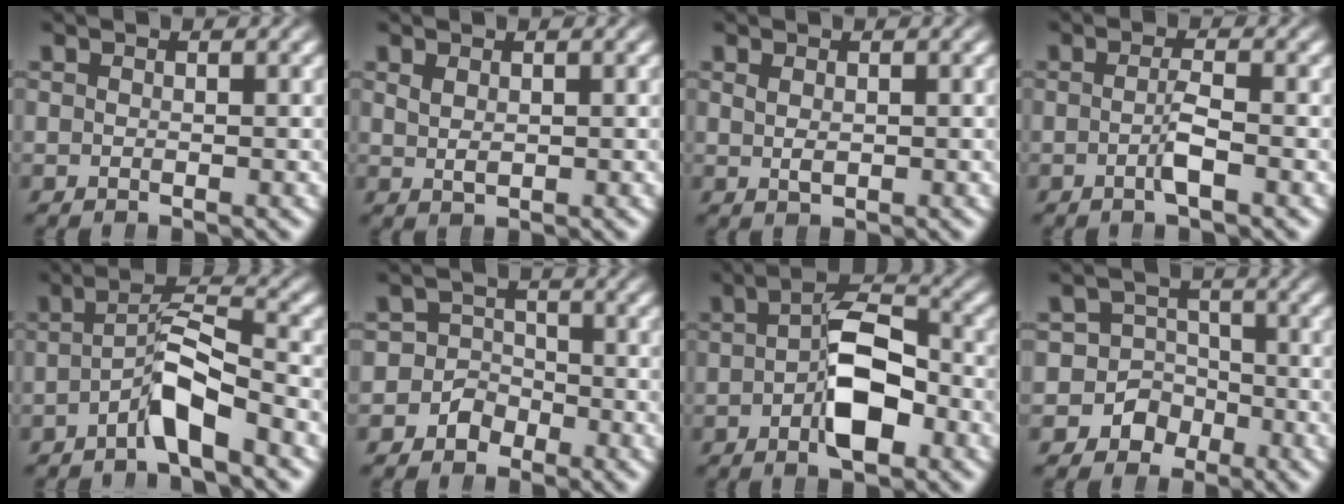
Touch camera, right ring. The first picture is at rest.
{"total": 0.8, "force": [0.7, 0.0, 0.5], "torque": [-0.014, -0.010, 0.023]}
{"total": 0.6, "force": [0.3, -0.2, 0.5], "torque": [-0.014, -0.011, 0.016]}
{"total": 1.8, "force": [-0.9, 0.0, 1.5], "torque": [-0.033, -0.004, -0.018]}
{"total": 3.5, "force": [-1.5, 1.0, 3.0], "torque": [-0.061, -0.003, -0.024]}
{"total": 5.0, "force": [-1.8, 4.5, 0.9], "torque": [-0.035, -0.013, -0.035]}
{"total": 6.3, "force": [-1.3, 3.0, 5.3], "torque": [-0.082, -0.008, -0.023]}
{"total": 8.5, "force": [-2.7, 7.8, 1.9], "torque": [-0.073, -0.039, -0.043]}